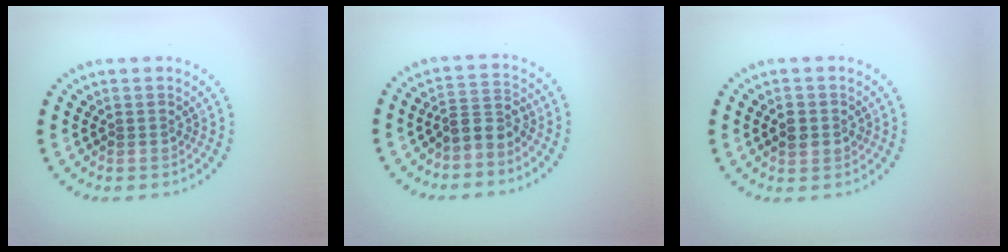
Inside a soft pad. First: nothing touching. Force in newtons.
{"total": 2.5, "press": 1.9, "slide": 1.6}
{"total": 2.0, "press": 2.0, "slide": 0.2}